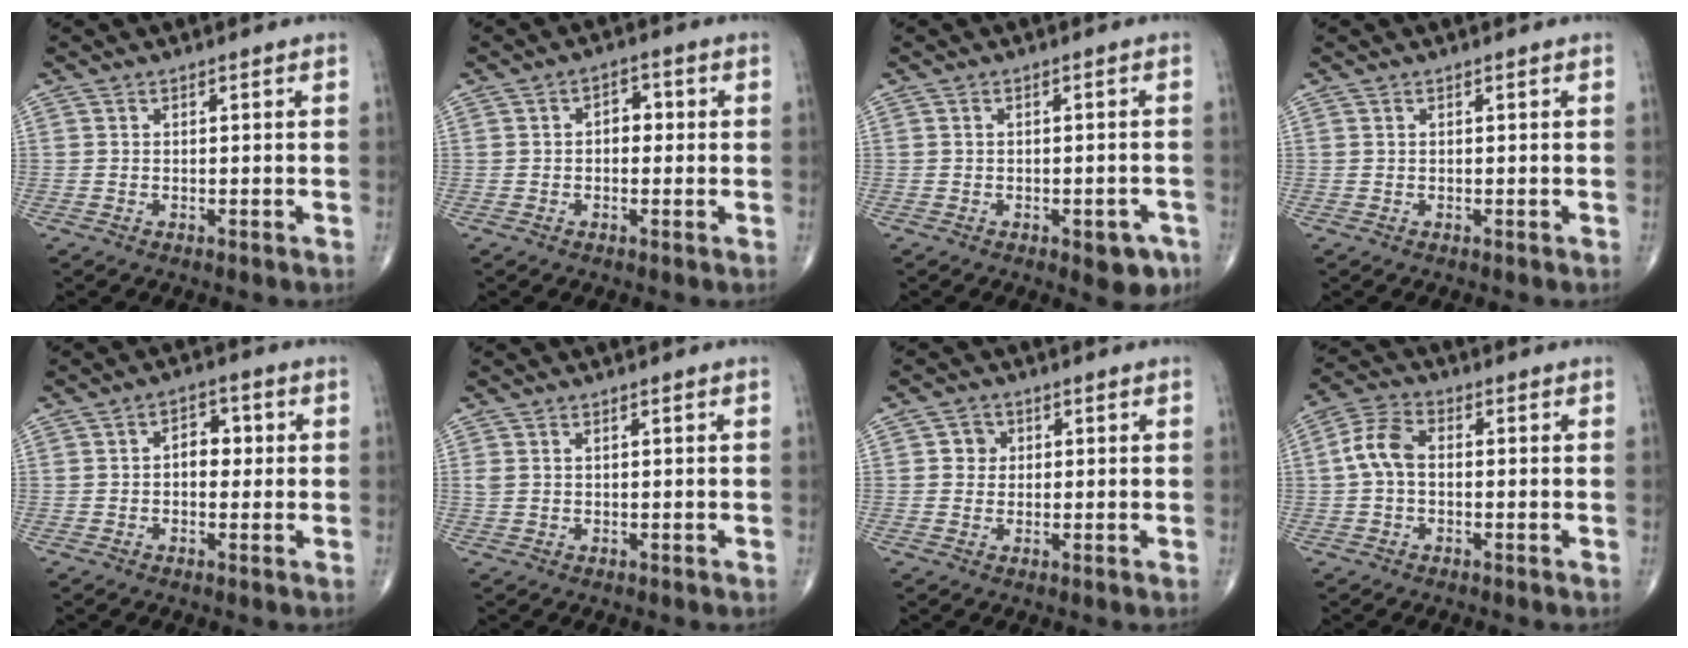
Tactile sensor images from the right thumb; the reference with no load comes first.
{"total": 3.4, "force": [0.1, 2.4, 2.5], "torque": [-0.020, 0.014, -0.005]}
{"total": 4.9, "force": [-2.5, 2.4, 3.5], "torque": [-0.021, 0.010, -0.026]}
{"total": 0.0}
{"total": 4.5, "force": [0.2, 3.1, 3.3], "torque": [-0.026, 0.011, -0.004]}
{"total": 1.3, "force": [0.5, 0.7, 1.0], "torque": [-0.027, 0.010, 0.017]}
{"total": 2.8, "force": [0.5, 2.7, 0.9], "torque": [0.005, 0.004, 0.001]}
{"total": 6.3, "force": [-0.1, 4.0, 4.9], "torque": [-0.098, 0.020, -0.011]}